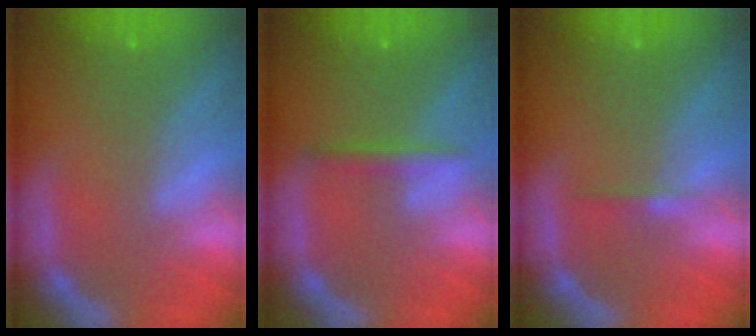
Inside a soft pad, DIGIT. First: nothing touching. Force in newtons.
{"total": 1.9}
{"total": 0.9}